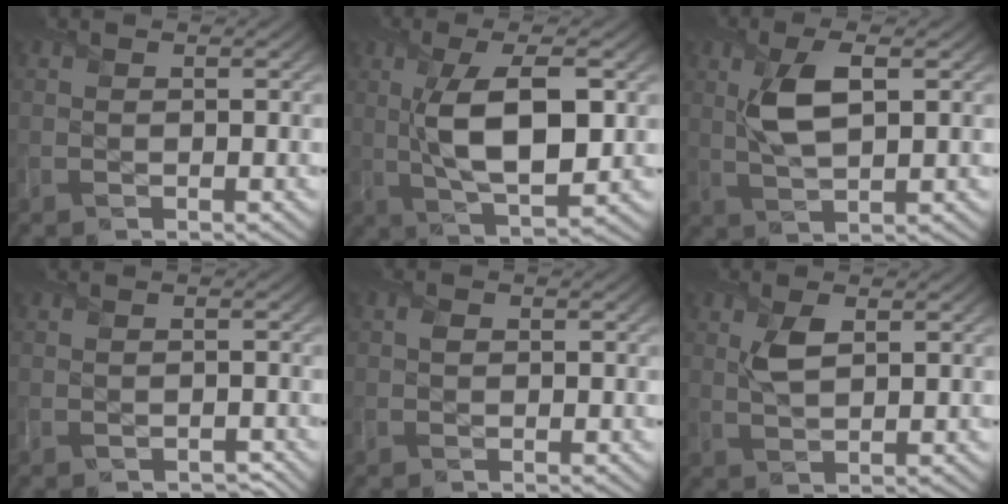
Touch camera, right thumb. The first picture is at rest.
{"total": 10.7, "force": [0.8, 4.1, 9.8], "torque": [-0.178, -0.003, 0.017]}
{"total": 6.1, "force": [1.5, 2.3, 5.4], "torque": [-0.114, 0.002, 0.031]}
{"total": 1.2, "force": [-1.0, 0.7, 0.3], "torque": [-0.005, -0.009, -0.016]}
{"total": 0.6, "force": [0.1, 0.6, 0.2], "torque": [0.000, -0.002, 0.001]}
{"total": 3.2, "force": [1.1, 1.4, 2.6], "torque": [-0.059, -0.001, 0.025]}